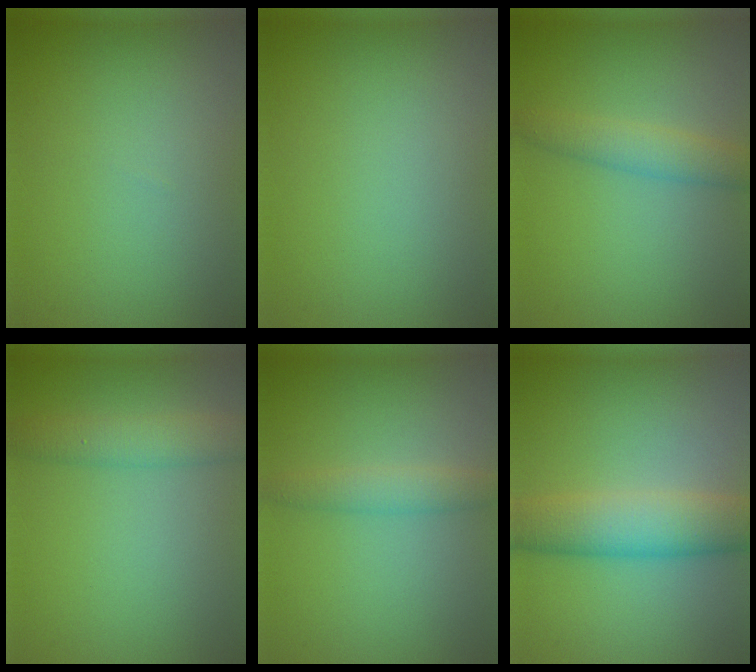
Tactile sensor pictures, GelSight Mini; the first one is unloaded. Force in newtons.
{"total": 0.0}
{"total": 2.6, "press": 2.6, "slide": 0.1}
{"total": 3.0, "press": 3.0, "slide": 0.1}
{"total": 2.0, "press": 2.0, "slide": 0.2}
{"total": 6.1, "press": 6.1, "slide": 0.1}